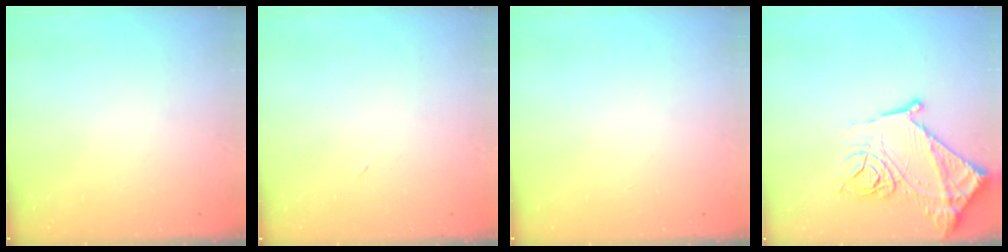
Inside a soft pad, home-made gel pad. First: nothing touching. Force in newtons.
{"total": 2.4, "press": 2.3, "slide": 0.8}
{"total": 0.0}
{"total": 18.7, "press": 18.6, "slide": 1.7}